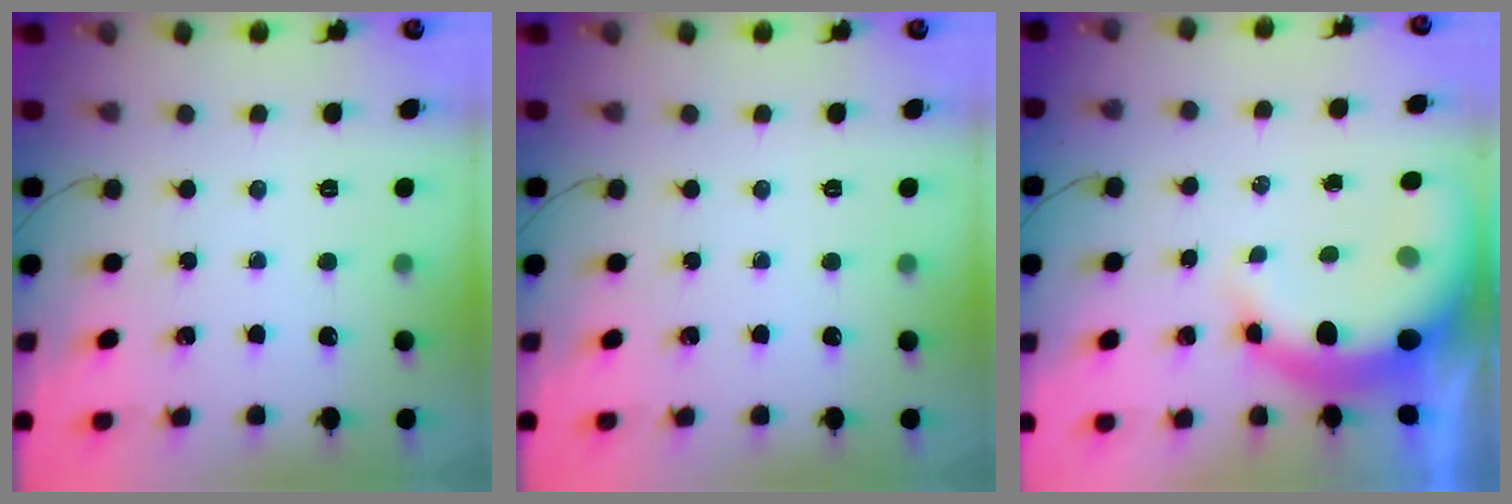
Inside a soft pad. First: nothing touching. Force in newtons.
{"total": 0.0}
{"total": 9.7, "press": 9.5, "slide": 2.0}